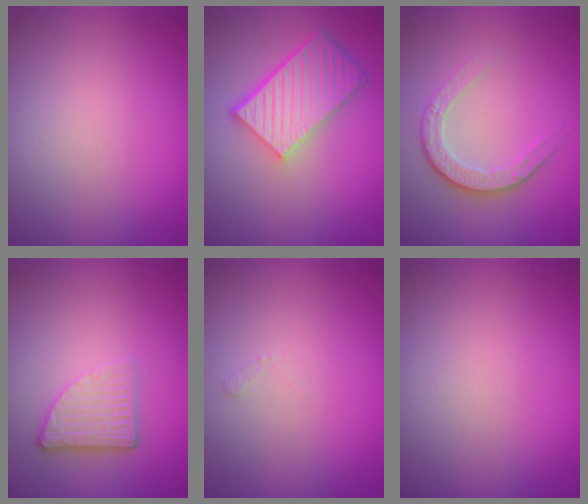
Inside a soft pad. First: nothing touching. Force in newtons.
{"total": 6.7, "press": 4.7, "slide": 4.8}
{"total": 3.4, "press": 2.6, "slide": 2.3}
{"total": 3.0, "press": 2.1, "slide": 2.1}
{"total": 0.5, "press": 0.5, "slide": 0.2}
{"total": 0.0}